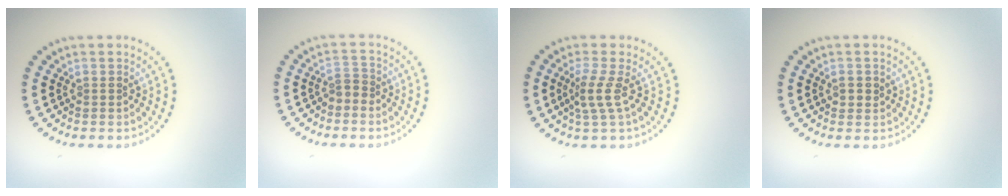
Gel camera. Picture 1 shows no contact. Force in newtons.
{"total": 1.3, "press": 1.0, "slide": 0.8}
{"total": 2.4, "press": 1.6, "slide": 1.8}
{"total": 1.1, "press": 1.0, "slide": 0.2}